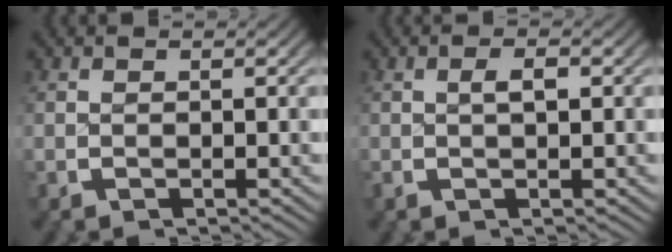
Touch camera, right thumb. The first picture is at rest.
{"total": 1.3, "force": [-0.2, 0.5, 1.1], "torque": [-0.022, 0.003, -0.005]}